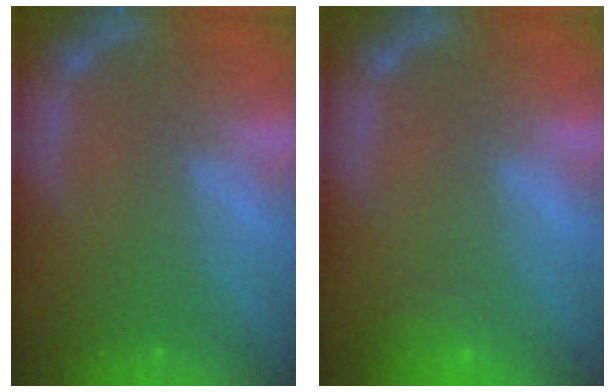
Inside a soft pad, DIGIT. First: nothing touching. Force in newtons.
{"total": 3.0}